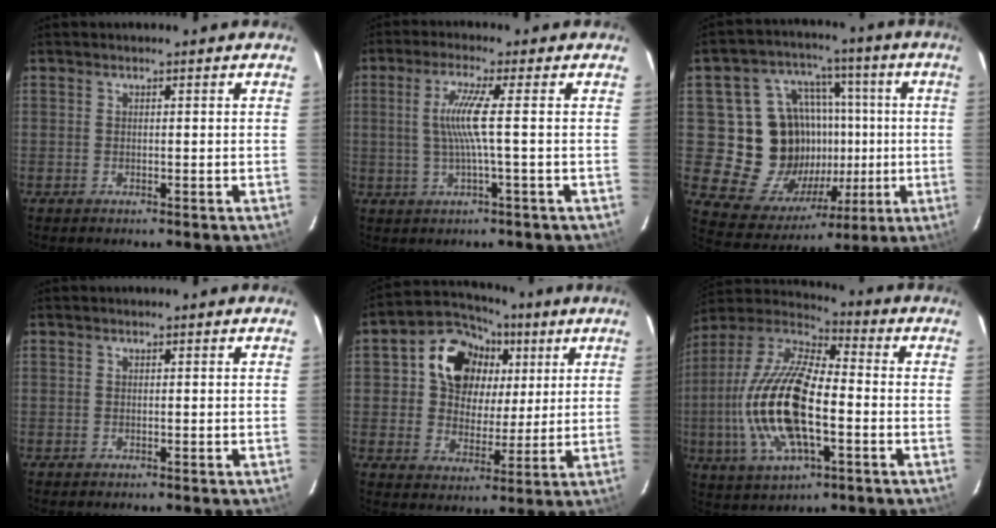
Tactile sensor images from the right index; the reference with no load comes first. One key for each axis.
{"total": 6.1, "fx": 0.2, "fy": -0.9, "fz": 6.0, "tx": -0.119, "ty": -0.003, "tz": 0.009}
{"total": 17.6, "fx": -0.6, "fy": 15.4, "fz": 8.5, "tx": -0.176, "ty": 0.033, "tz": 0.013}
{"total": 0.0}
{"total": 14.1, "fx": 4.4, "fy": 11.5, "fz": 6.8, "tx": -0.160, "ty": 0.045, "tz": 0.074}
{"total": 20.5, "fx": -3.8, "fy": 8.0, "fz": 18.5, "tx": -0.385, "ty": -0.005, "tz": -0.078}